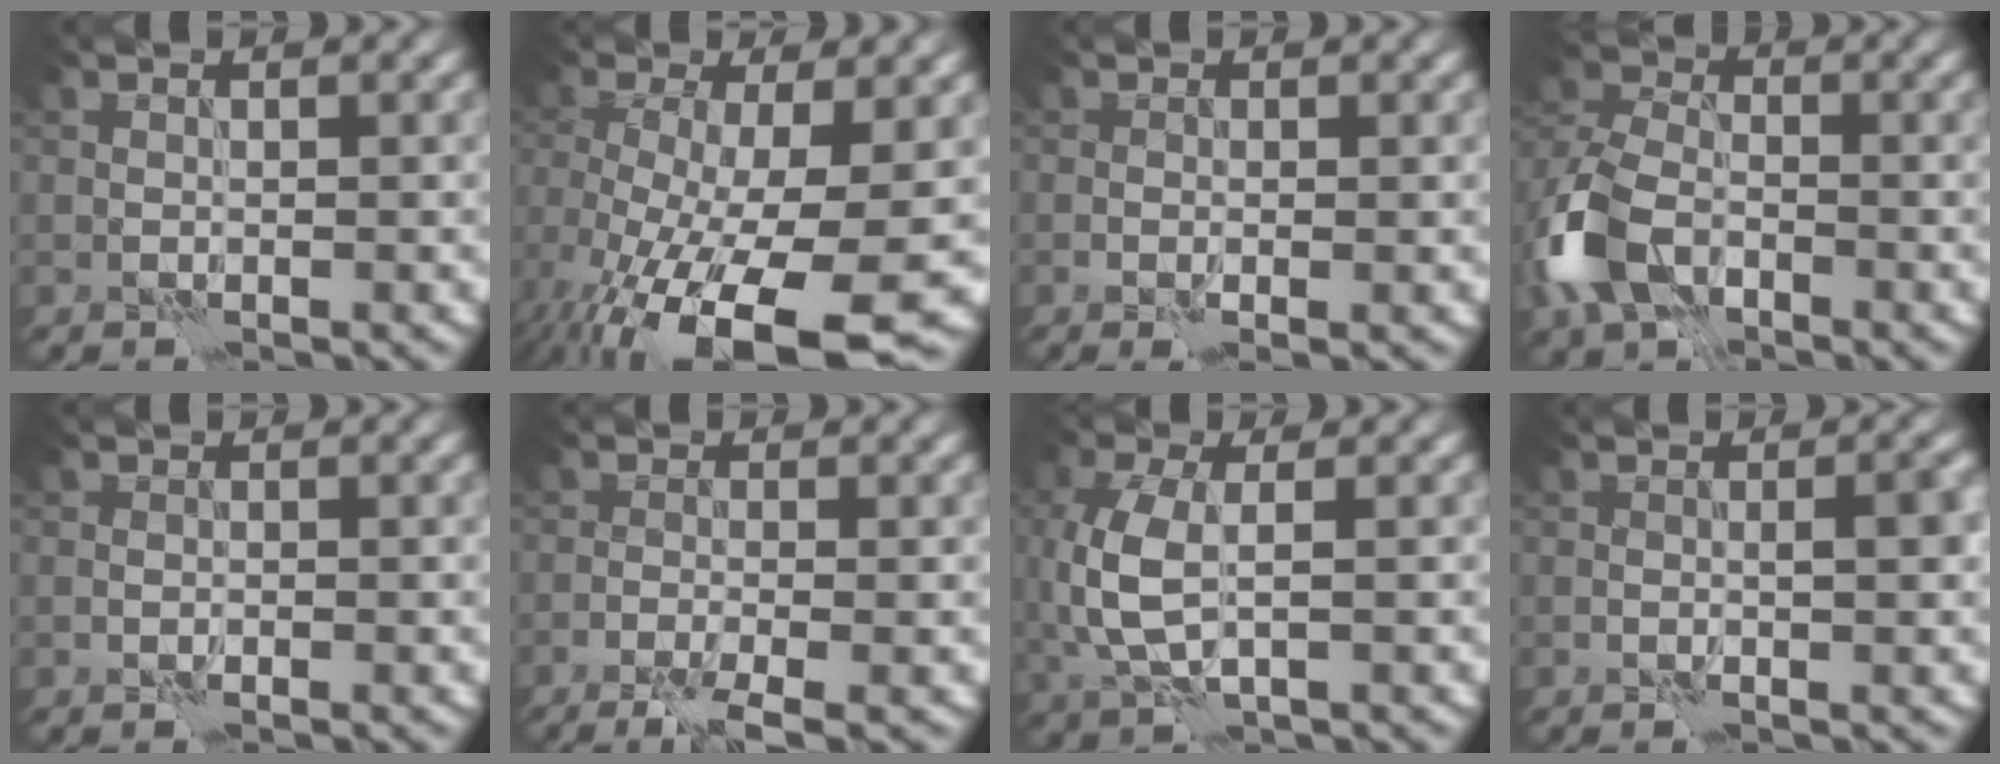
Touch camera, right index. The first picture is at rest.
{"total": 13.3, "force": [-5.8, 5.0, 10.9], "torque": [-0.187, -0.042, -0.089]}
{"total": 1.2, "force": [-0.2, 0.5, 1.1], "torque": [-0.022, -0.004, -0.005]}
{"total": 7.5, "force": [-3.4, 4.7, 4.8], "torque": [-0.112, 0.002, -0.081]}
{"total": 0.5, "force": [-0.2, 0.3, 0.3], "torque": [-0.005, 0.001, -0.005]}
{"total": 3.6, "force": [-2.4, 0.6, 2.7], "torque": [-0.048, -0.002, -0.049]}
{"total": 5.3, "force": [0.0, 2.7, 4.6], "torque": [-0.124, -0.002, 0.003]}
{"total": 1.8, "force": [-0.2, 0.3, 1.7], "torque": [-0.025, 0.001, -0.005]}